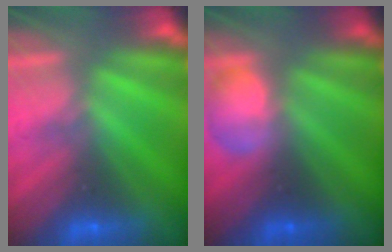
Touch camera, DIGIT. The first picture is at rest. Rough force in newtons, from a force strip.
{"total": 2.4}